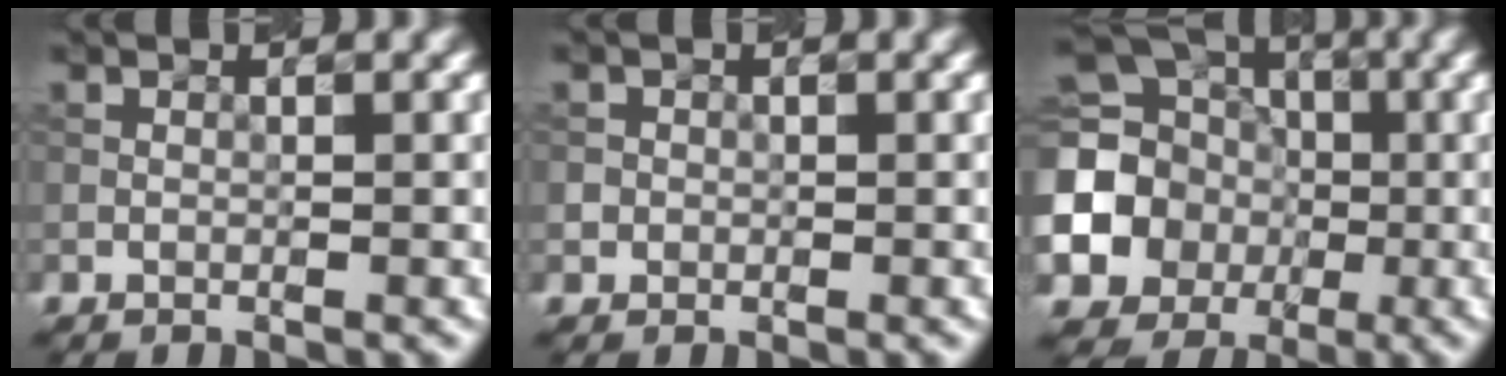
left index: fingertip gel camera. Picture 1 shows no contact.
{"total": 0.9, "force": [0.0, 0.9, 0.0], "torque": [0.011, 0.000, -0.004]}
{"total": 15.7, "force": [-1.9, 14.4, 5.9], "torque": [-0.170, -0.005, -0.069]}